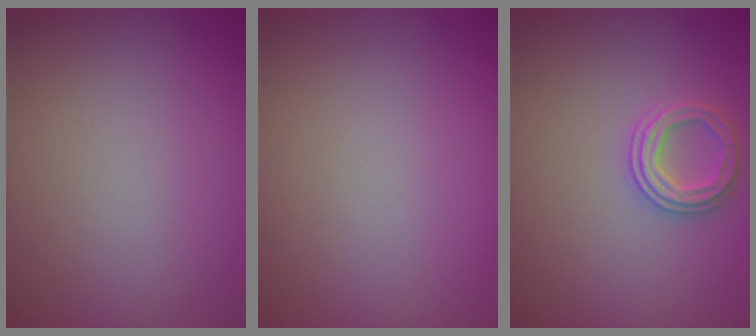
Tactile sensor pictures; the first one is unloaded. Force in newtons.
{"total": 0.0}
{"total": 2.4, "press": 2.4, "slide": 0.2}